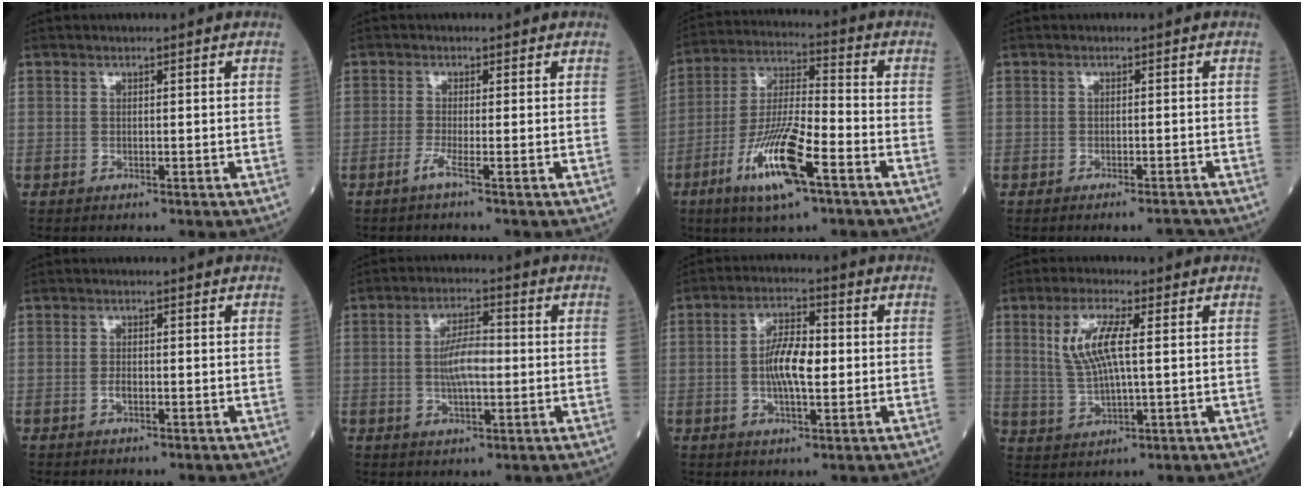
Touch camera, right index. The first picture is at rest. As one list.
[{"total": 1.3, "force": [-0.9, -0.5, 0.8], "torque": [-0.013, 0.000, -0.021]}, {"total": 13.7, "force": [-6.6, 2.2, 11.7], "torque": [-0.233, -0.014, -0.122]}, {"total": 2.0, "force": [-1.8, 0.0, 0.9], "torque": [-0.007, -0.005, -0.024]}, {"total": 1.0, "force": [-0.4, 0.3, 0.9], "torque": [-0.020, 0.001, -0.008]}, {"total": 7.1, "force": [-0.1, 2.3, 6.7], "torque": [-0.127, 0.008, -0.005]}, {"total": 7.5, "force": [-0.2, 2.5, 7.0], "torque": [-0.135, 0.007, -0.008]}, {"total": 7.6, "force": [2.1, 1.7, 7.2], "torque": [-0.156, 0.006, 0.043]}]